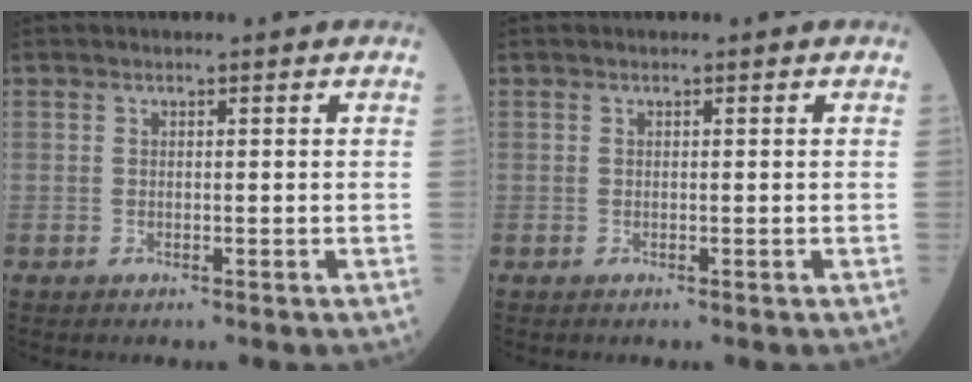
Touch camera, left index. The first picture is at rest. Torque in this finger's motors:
{"motor_torque": [0.11, 0.11, 0.02, 0.00]}